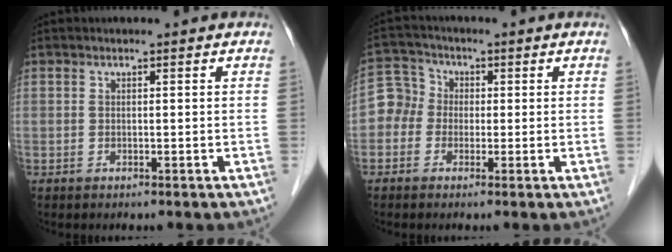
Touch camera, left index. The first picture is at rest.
{"total": 4.9, "force": [-1.0, 4.7, 1.2], "torque": [-0.028, 0.024, -0.027]}